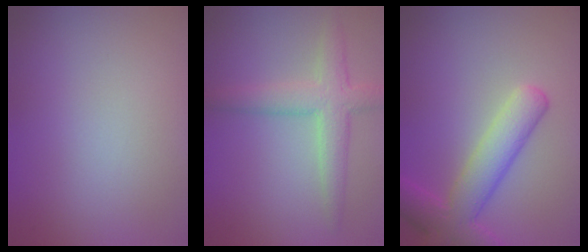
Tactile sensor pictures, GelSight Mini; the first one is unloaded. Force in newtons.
{"total": 3.9, "press": 3.9, "slide": 0.1}
{"total": 5.5, "press": 5.5, "slide": 0.3}